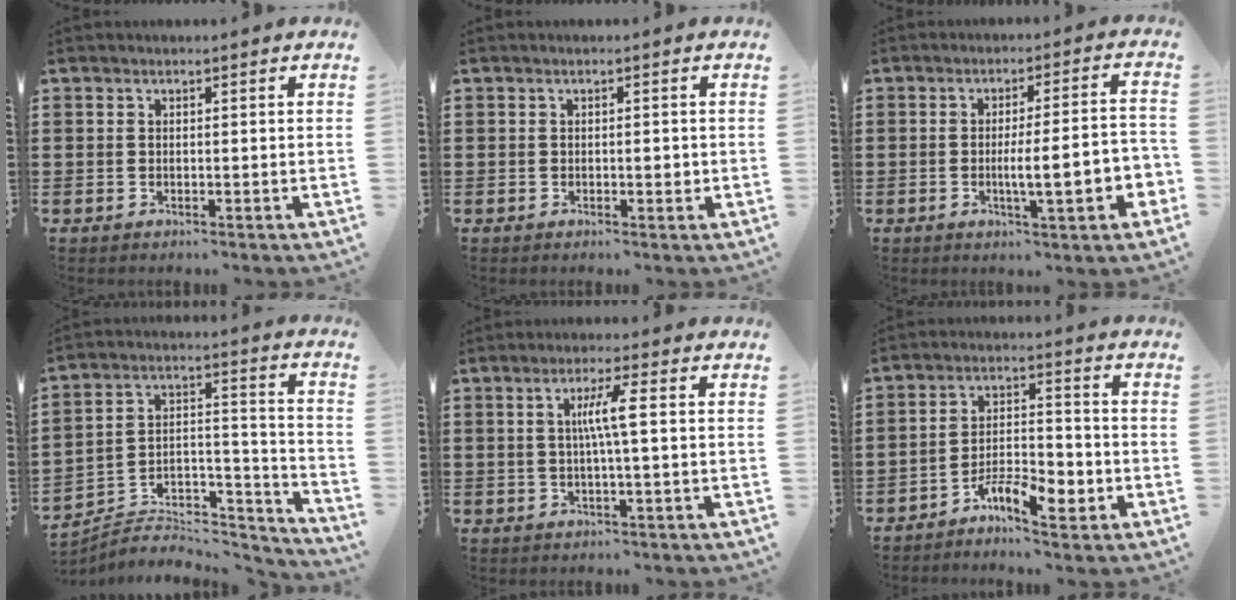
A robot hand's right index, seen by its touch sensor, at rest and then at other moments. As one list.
[{"total": 1.2, "force": [-0.1, 0.4, 1.1], "torque": [-0.020, 0.000, -0.002]}, {"total": 8.0, "force": [-2.1, 1.0, 7.7], "torque": [-0.120, -0.008, -0.038]}, {"total": 4.2, "force": [-3.6, 2.1, 0.8], "torque": [-0.017, -0.001, -0.074]}, {"total": 4.7, "force": [0.4, -0.1, 4.6], "torque": [-0.088, -0.001, 0.001]}, {"total": 7.2, "force": [-4.5, 2.8, 4.9], "torque": [-0.090, 0.012, -0.083]}]